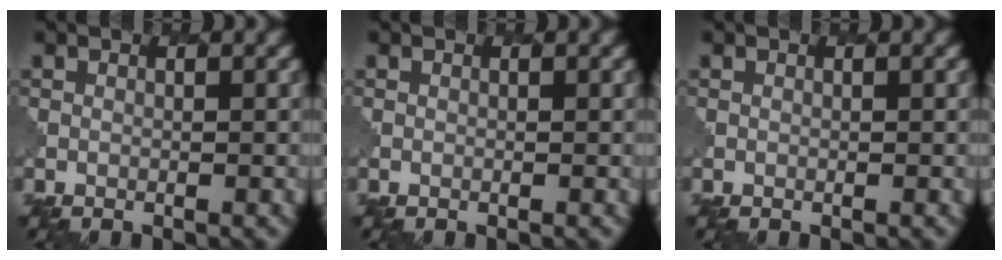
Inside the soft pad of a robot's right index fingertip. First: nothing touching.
{"total": 0.0}
{"total": 0.0}